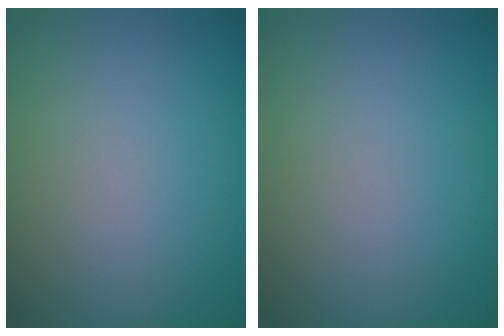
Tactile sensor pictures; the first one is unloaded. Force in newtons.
{"total": 0.0}